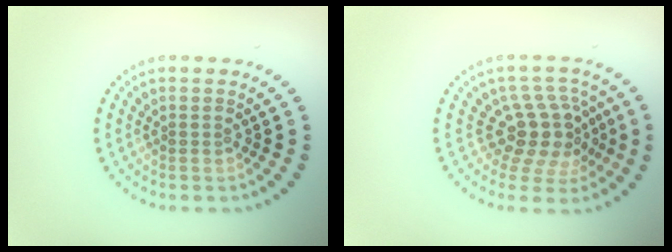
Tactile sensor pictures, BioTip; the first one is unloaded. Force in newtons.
{"total": 4.4, "press": 3.2, "slide": 3.0}